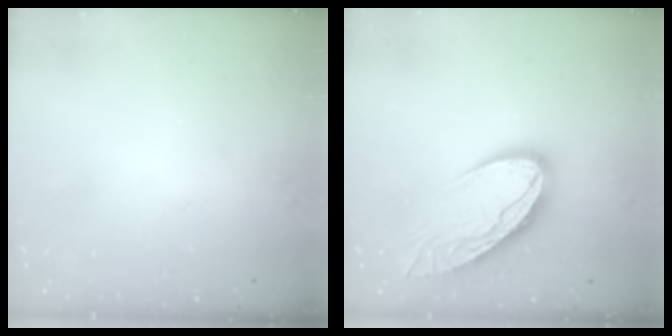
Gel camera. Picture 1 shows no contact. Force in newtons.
{"total": 16.5, "press": 16.4, "slide": 1.7}